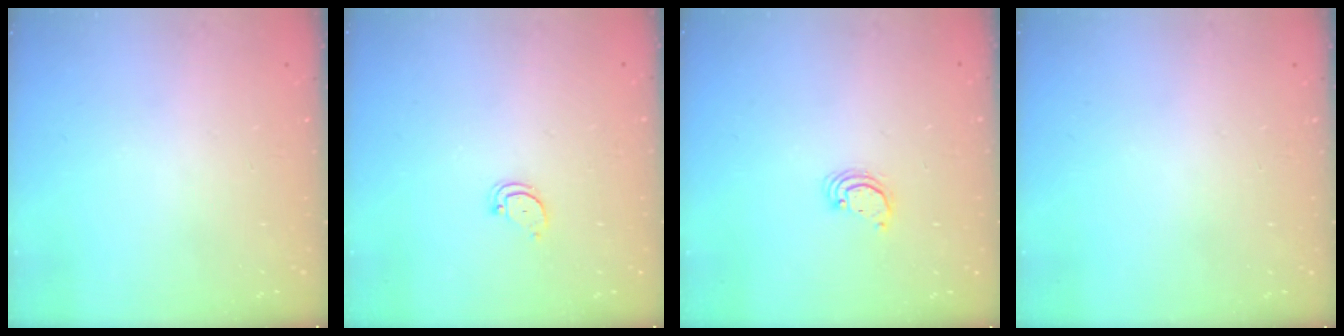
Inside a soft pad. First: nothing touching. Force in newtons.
{"total": 2.4, "press": 2.4, "slide": 0.2}
{"total": 2.7, "press": 2.7, "slide": 0.2}
{"total": 0.0}